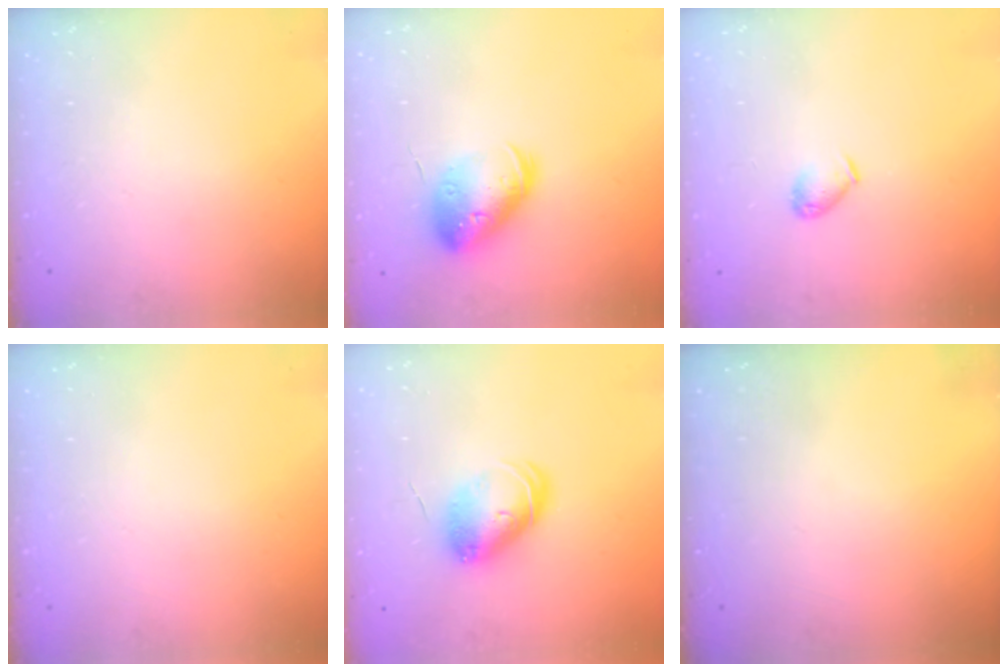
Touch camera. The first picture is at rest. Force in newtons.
{"total": 16.6, "press": 16.4, "slide": 2.7}
{"total": 4.7, "press": 4.6, "slide": 0.9}
{"total": 0.0}
{"total": 9.2, "press": 9.2, "slide": 0.3}
{"total": 0.0}